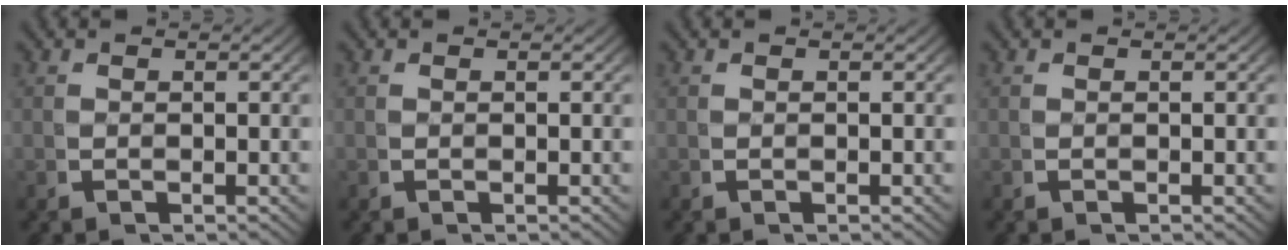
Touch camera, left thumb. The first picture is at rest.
{"total": 0.0}
{"total": 0.7, "force": [0.3, -0.6, -0.2], "torque": [0.007, -0.001, 0.007]}
{"total": 0.0}